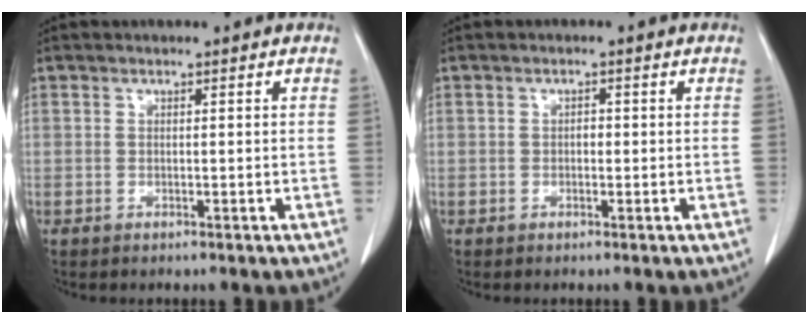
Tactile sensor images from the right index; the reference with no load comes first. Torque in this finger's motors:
{"motor_torque": [0.31, -0.07, 0.21, 0.03]}